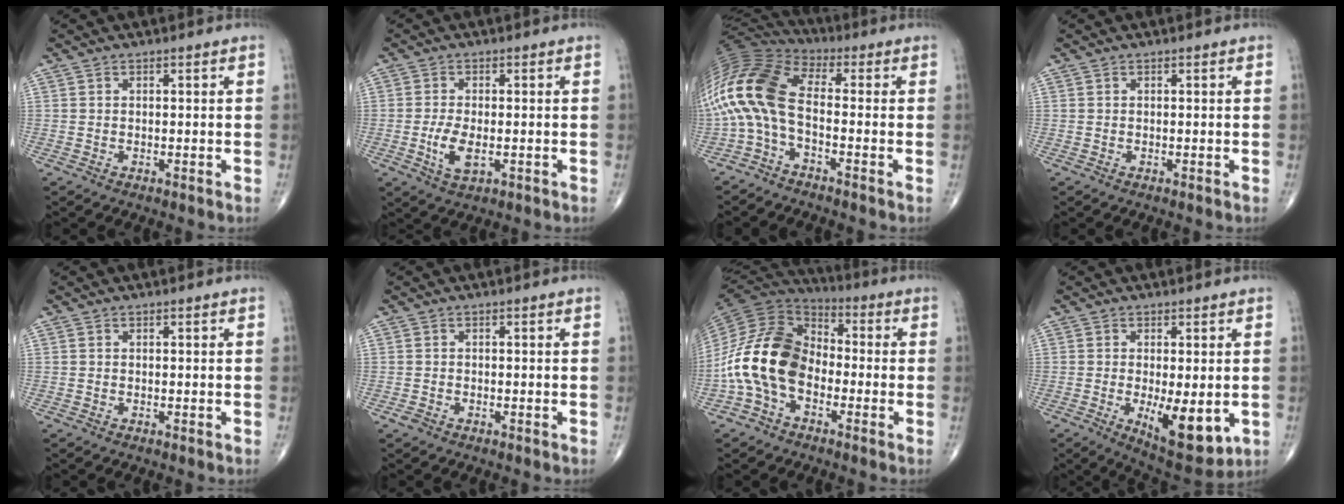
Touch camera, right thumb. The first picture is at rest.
{"total": 4.9, "force": [-1.2, 2.2, 4.3], "torque": [-0.087, -0.008, -0.020]}
{"total": 14.7, "force": [-2.3, 6.9, 12.8], "torque": [-0.275, 0.054, -0.060]}
{"total": 0.0}
{"total": 0.0}
{"total": 0.9, "force": [-0.6, 0.6, 0.4], "torque": [-0.008, 0.002, -0.012]}
{"total": 16.0, "force": [-4.0, 10.7, 11.2], "torque": [-0.216, 0.049, -0.089]}
{"total": 10.8, "force": [-2.3, 4.2, 9.7], "torque": [-0.133, -0.026, -0.023]}